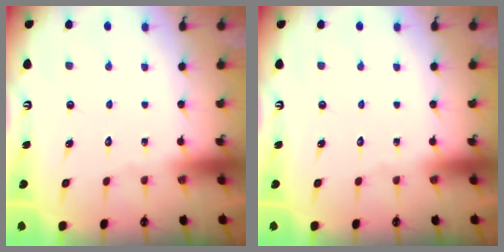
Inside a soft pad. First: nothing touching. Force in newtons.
{"total": 0.0}